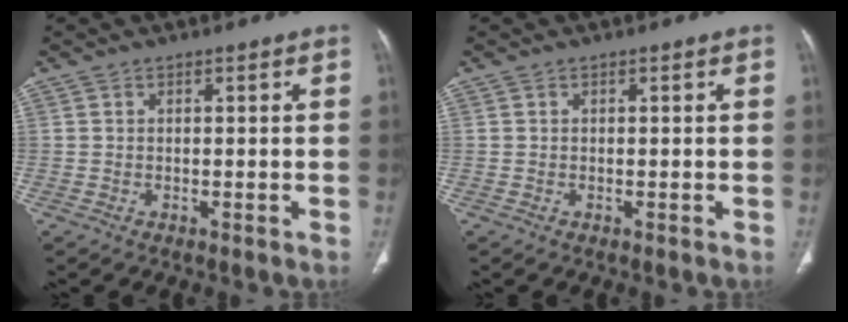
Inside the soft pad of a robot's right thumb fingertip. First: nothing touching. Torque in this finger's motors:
{"motor_torque": [-0.12, 0.11, -0.22, -0.01, 0.02]}